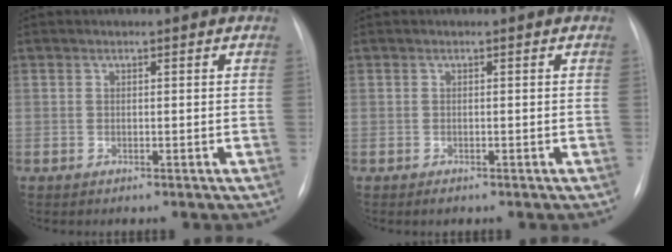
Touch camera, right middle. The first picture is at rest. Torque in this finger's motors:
{"motor_torque": [-0.05, 0.04, 0.00, 0.02]}